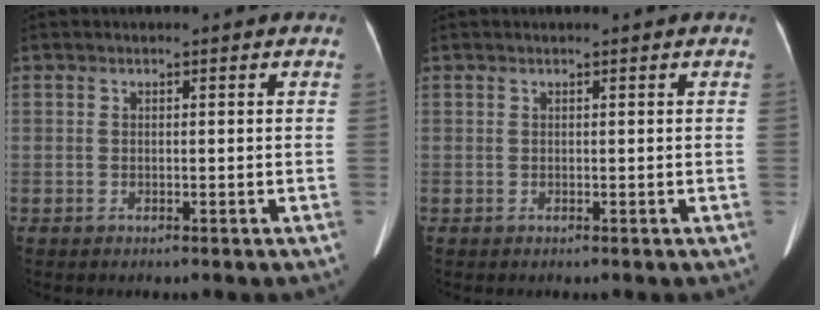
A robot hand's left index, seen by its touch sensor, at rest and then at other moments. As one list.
[{"total": 0.0}]